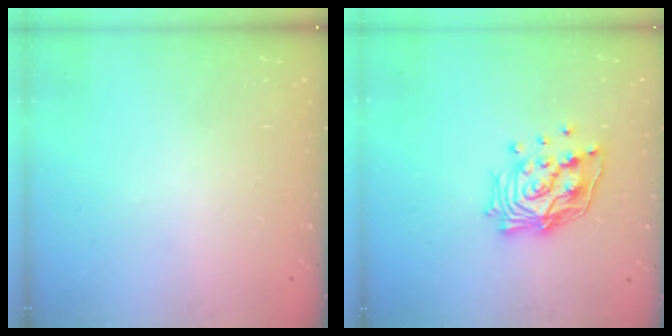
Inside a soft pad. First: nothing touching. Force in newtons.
{"total": 15.1, "press": 14.9, "slide": 1.9}